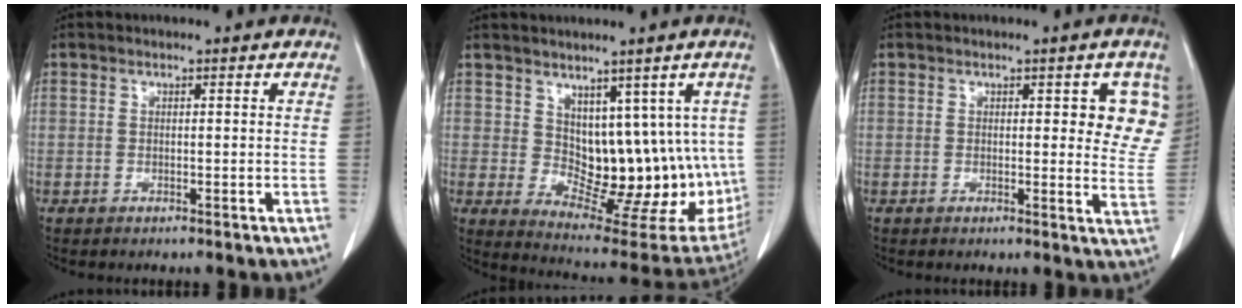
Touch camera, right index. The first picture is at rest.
{"total": 13.6, "force": [2.6, 8.0, 10.8], "torque": [-0.121, 0.001, 0.063]}
{"total": 6.5, "force": [2.4, 2.2, 5.6], "torque": [-0.042, -0.003, 0.018]}